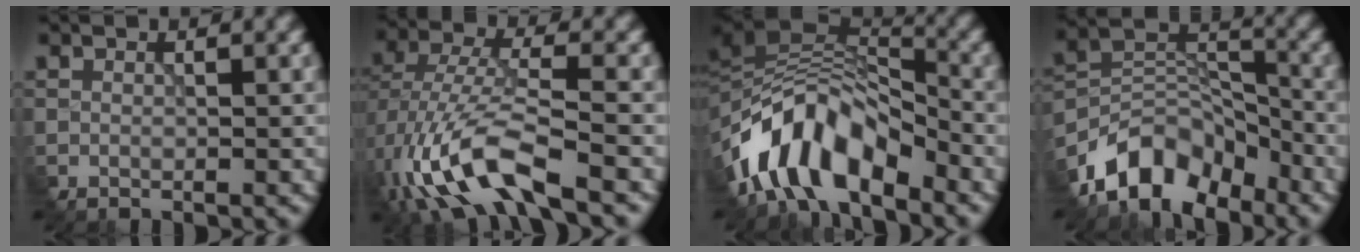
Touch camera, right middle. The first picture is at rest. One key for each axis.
{"total": 9.0, "fx": -4.8, "fy": 3.3, "fz": 6.8, "tx": -0.160, "ty": 0.007, "tz": -0.093}
{"total": 8.7, "fx": -5.6, "fy": 3.9, "fz": 5.5, "tx": -0.094, "ty": 0.017, "tz": -0.105}
{"total": 7.5, "fx": -5.9, "fy": 3.9, "fz": 2.4, "tx": -0.038, "ty": 0.005, "tz": -0.117}